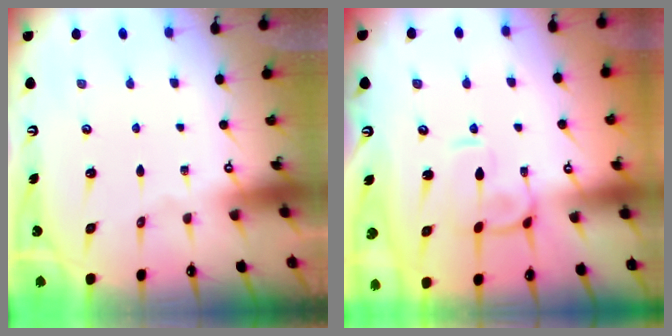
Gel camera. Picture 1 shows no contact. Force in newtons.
{"total": 3.3, "press": 3.2, "slide": 0.9}